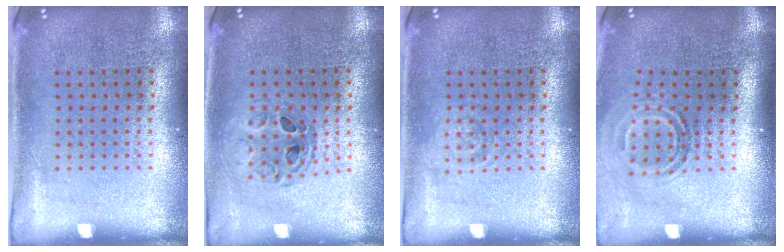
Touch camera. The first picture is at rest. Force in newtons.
{"total": 0.8, "press": 0.7, "slide": 0.2}
{"total": 1.0, "press": 1.0, "slide": 0.2}
{"total": 1.7, "press": 1.1, "slide": 1.2}